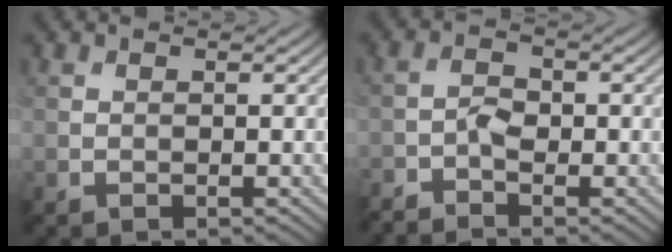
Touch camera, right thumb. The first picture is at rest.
{"total": 2.6, "force": [-2.1, 0.7, 1.2], "torque": [-0.029, -0.002, -0.051]}